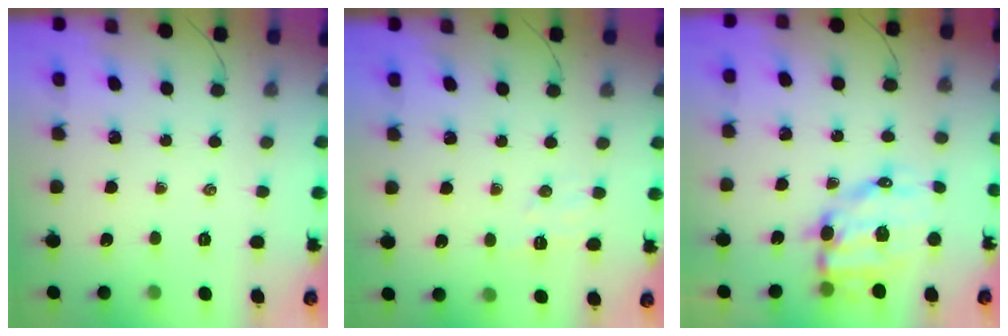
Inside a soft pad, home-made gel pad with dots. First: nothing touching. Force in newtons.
{"total": 5.8, "press": 5.7, "slide": 1.0}
{"total": 10.1, "press": 9.8, "slide": 2.1}